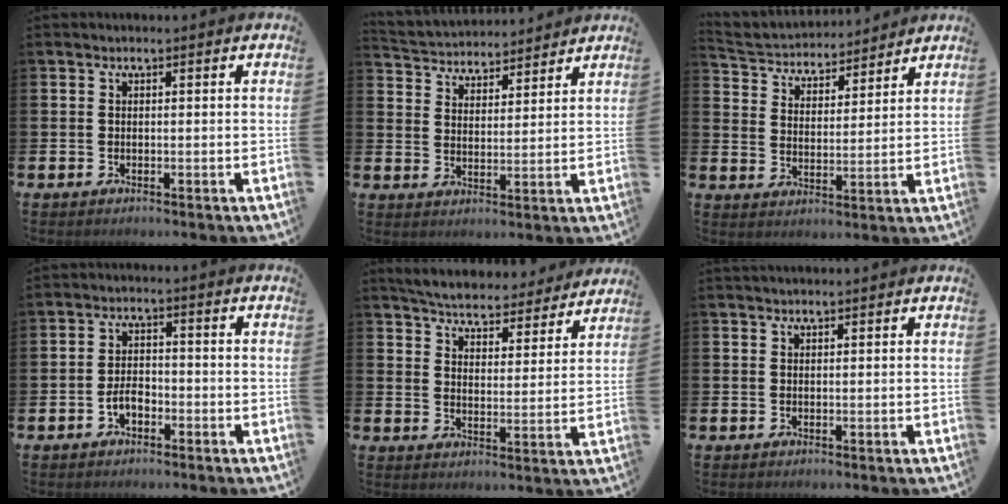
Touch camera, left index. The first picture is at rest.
{"total": 4.3, "force": [4.1, 1.0, -0.5], "torque": [-0.014, -0.029, 0.072]}
{"total": 4.5, "force": [4.2, 1.5, -0.1], "torque": [-0.025, -0.033, 0.070]}
{"total": 2.9, "force": [-1.4, 1.7, 1.9], "torque": [-0.035, 0.005, -0.029]}
{"total": 5.7, "force": [5.6, 0.8, 0.9], "torque": [-0.036, -0.043, 0.095]}
{"total": 0.8, "force": [0.8, 0.0, 0.1], "torque": [0.002, -0.001, 0.013]}